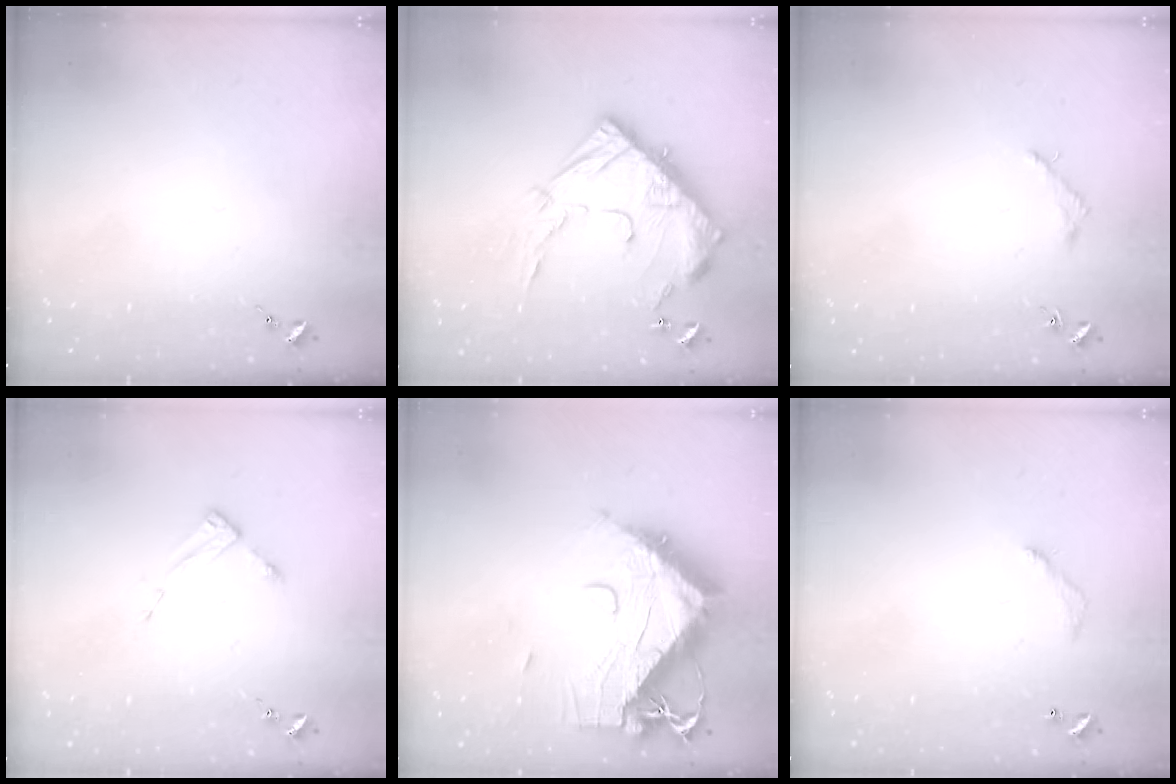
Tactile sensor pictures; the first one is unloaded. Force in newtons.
{"total": 20.3, "press": 20.3, "slide": 1.1}
{"total": 1.6, "press": 1.6, "slide": 0.2}
{"total": 2.7, "press": 2.7, "slide": 0.4}
{"total": 18.2, "press": 18.1, "slide": 1.9}
{"total": 3.8, "press": 3.8, "slide": 0.2}